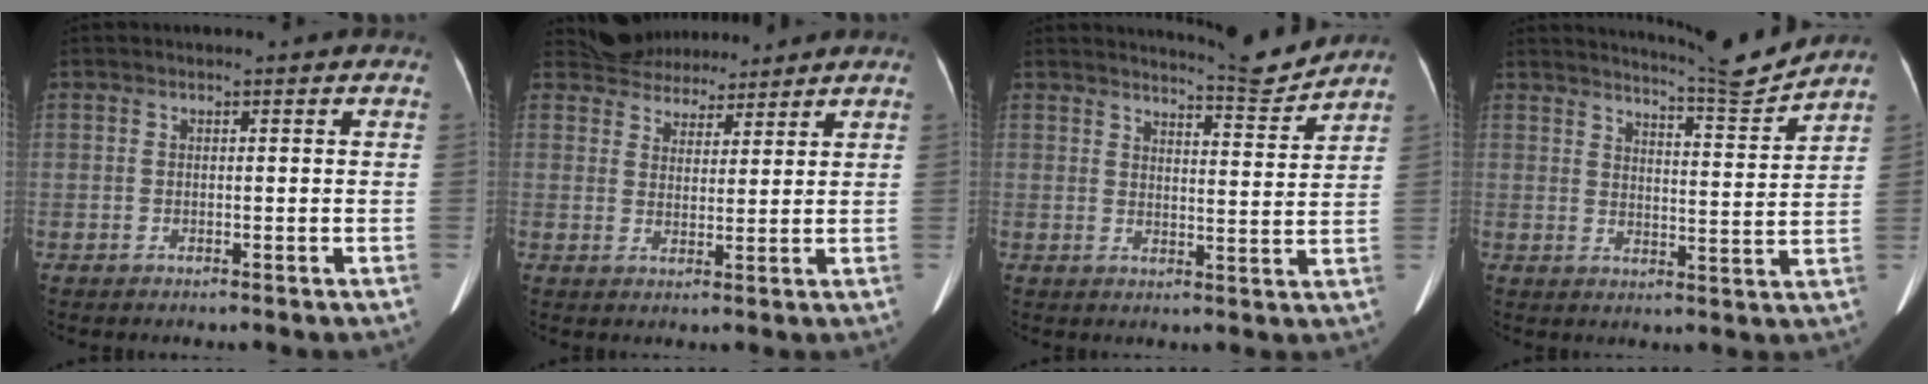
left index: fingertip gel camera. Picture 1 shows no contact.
{"total": 7.0, "force": [6.4, 2.8, 0.1], "torque": [0.003, 0.019, 0.098]}
{"total": 6.3, "force": [6.2, -1.0, 0.4], "torque": [-0.023, -0.028, 0.089]}
{"total": 8.5, "force": [8.2, -1.8, 1.1], "torque": [-0.034, -0.039, 0.123]}